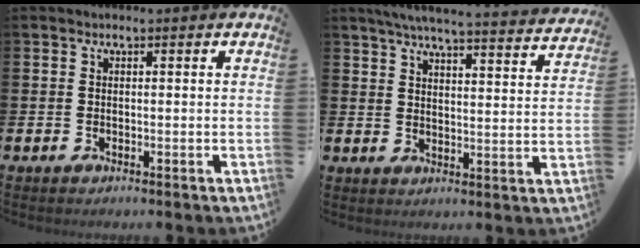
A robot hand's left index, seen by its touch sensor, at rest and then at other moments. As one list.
[{"total": 5.9, "force": [5.6, 0.1, 2.0], "torque": [-0.052, -0.038, 0.096]}]